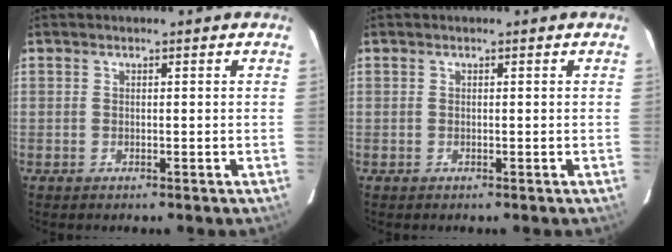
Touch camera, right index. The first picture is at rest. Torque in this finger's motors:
{"motor_torque": [0.00, 0.00, 0.01, 0.00]}